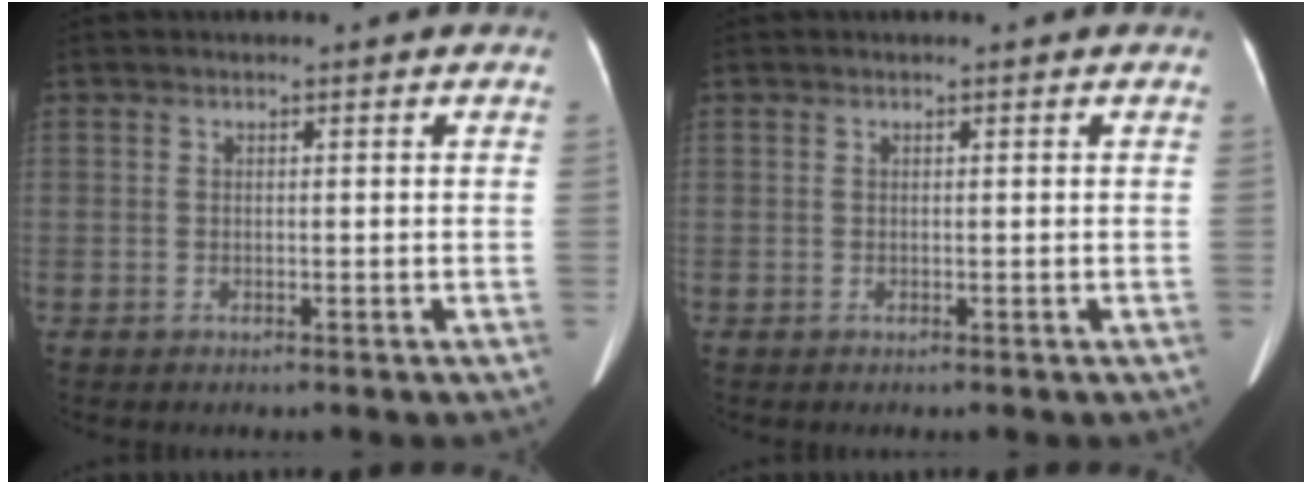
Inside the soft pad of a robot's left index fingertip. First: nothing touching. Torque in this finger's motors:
{"motor_torque": [0.00, 0.00, 0.02, 0.01]}